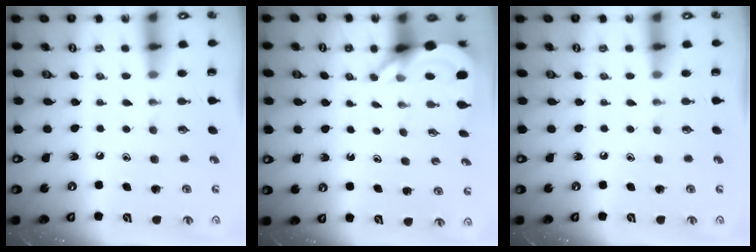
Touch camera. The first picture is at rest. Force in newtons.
{"total": 5.4, "press": 5.4, "slide": 0.6}
{"total": 0.0}